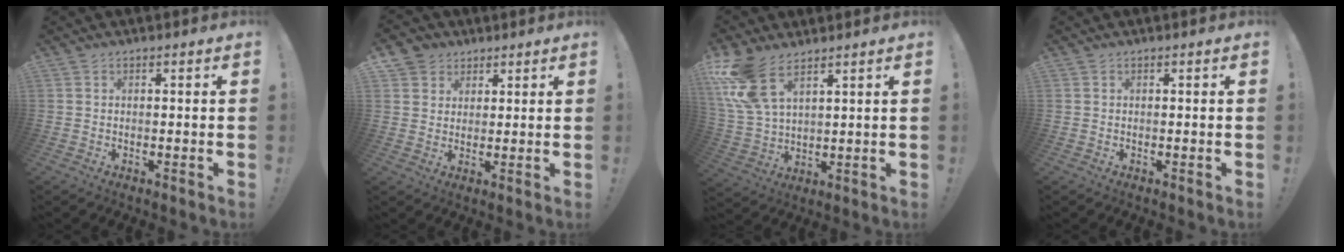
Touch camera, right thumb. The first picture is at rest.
{"total": 5.0, "force": [2.7, 4.2, 0.3], "torque": [-0.004, -0.017, 0.053]}
{"total": 13.0, "force": [8.0, 6.1, 8.2], "torque": [-0.174, -0.033, 0.154]}
{"total": 0.0}